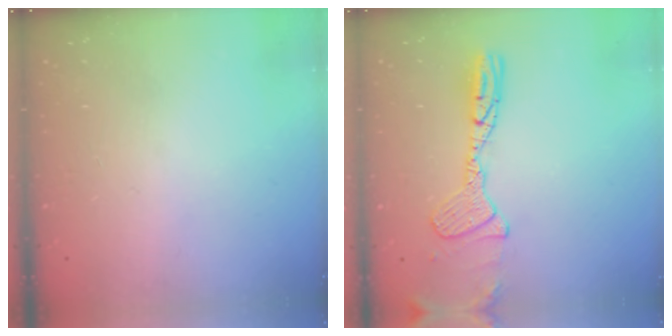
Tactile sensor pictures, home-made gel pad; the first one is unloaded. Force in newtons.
{"total": 12.6, "press": 12.5, "slide": 1.4}